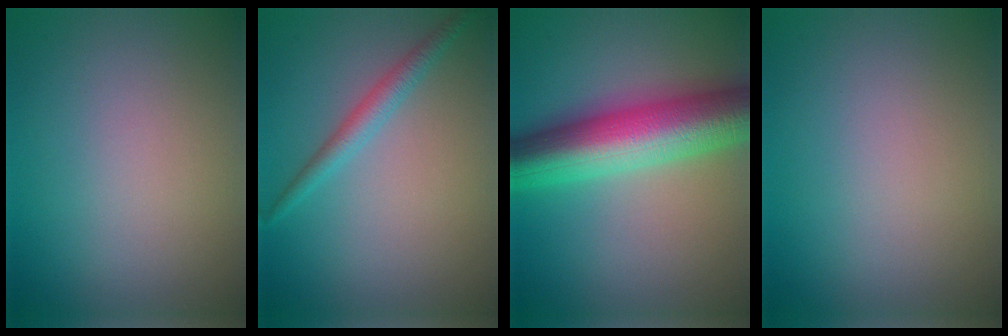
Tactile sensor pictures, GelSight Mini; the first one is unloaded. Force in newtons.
{"total": 2.0, "press": 2.0, "slide": 0.1}
{"total": 10.7, "press": 10.7, "slide": 0.1}
{"total": 0.0}